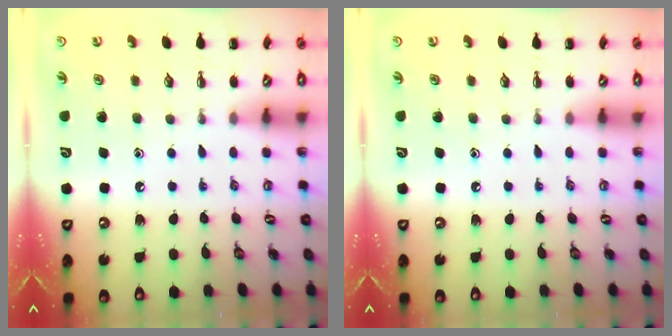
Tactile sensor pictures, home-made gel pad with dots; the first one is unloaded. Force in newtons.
{"total": 0.0}